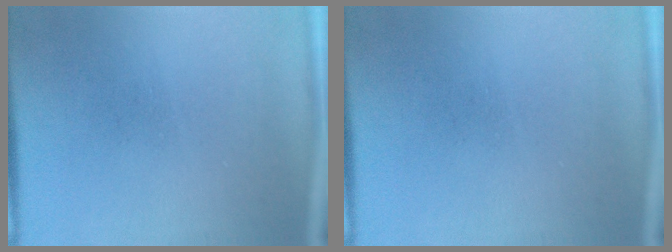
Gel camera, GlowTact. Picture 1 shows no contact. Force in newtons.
{"total": 0.0}